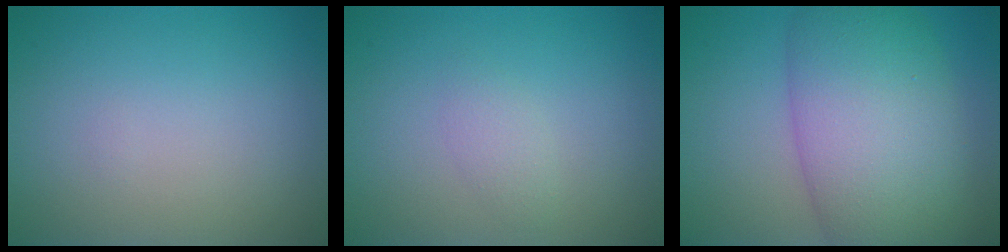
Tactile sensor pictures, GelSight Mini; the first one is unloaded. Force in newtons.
{"total": 1.2, "press": 1.2, "slide": 0.1}
{"total": 10.8, "press": 10.8, "slide": 0.4}